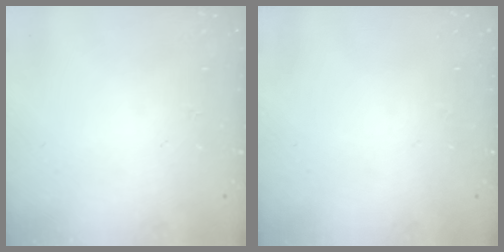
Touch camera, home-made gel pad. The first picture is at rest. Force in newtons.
{"total": 0.0}